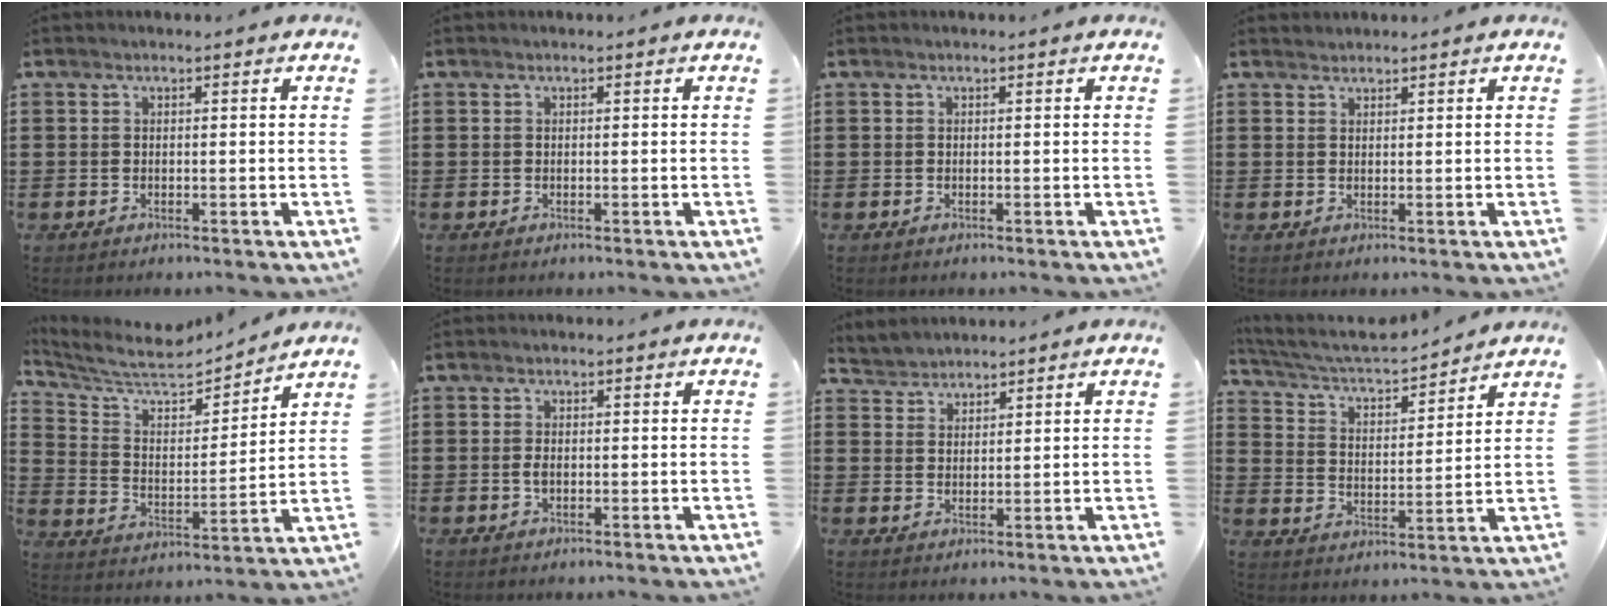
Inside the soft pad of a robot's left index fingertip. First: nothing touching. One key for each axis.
{"total": 0.0}
{"total": 0.0}
{"total": 0.9, "fx": 0.9, "fy": 0.1, "fz": -0.1, "tx": 0.001, "ty": -0.001, "tz": 0.019}
{"total": 7.3, "fx": 6.5, "fy": 1.6, "fz": 2.9, "tx": -0.086, "ty": -0.045, "tz": 0.109}
{"total": 1.4, "fx": -0.2, "fy": 0.6, "fz": 1.3, "tx": -0.032, "ty": -0.001, "tz": -0.007}
{"total": 2.2, "fx": 2.1, "fy": 0.1, "fz": -0.6, "tx": 0.004, "ty": -0.003, "tz": 0.043}
{"total": 4.6, "fx": 4.2, "fy": 0.7, "fz": 1.8, "tx": -0.056, "ty": -0.032, "tz": 0.065}